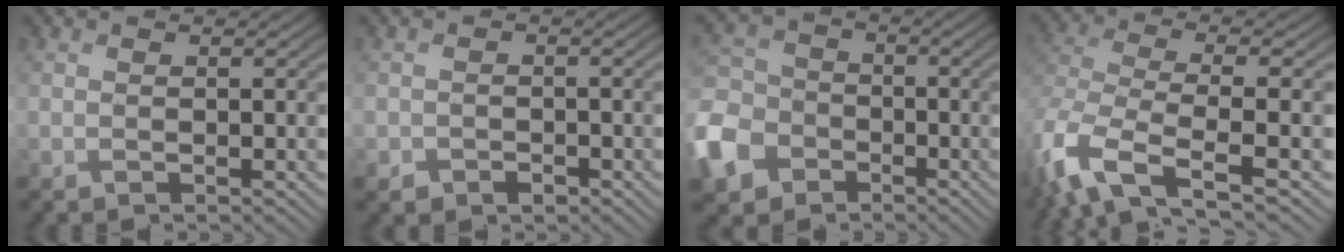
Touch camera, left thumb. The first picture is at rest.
{"total": 2.0, "force": [-1.1, 1.6, 0.6], "torque": [-0.006, -0.007, -0.022]}
{"total": 10.6, "force": [-5.2, 8.0, 4.8], "torque": [-0.154, -0.022, -0.118]}
{"total": 10.4, "force": [-4.9, 4.0, 8.3], "torque": [-0.205, -0.026, -0.098]}